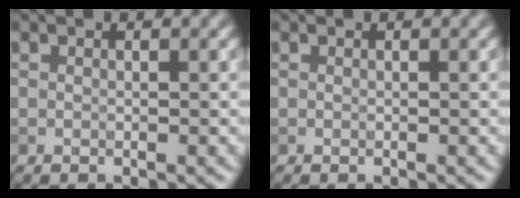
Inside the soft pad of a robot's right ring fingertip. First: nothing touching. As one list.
[{"total": 0.0}]